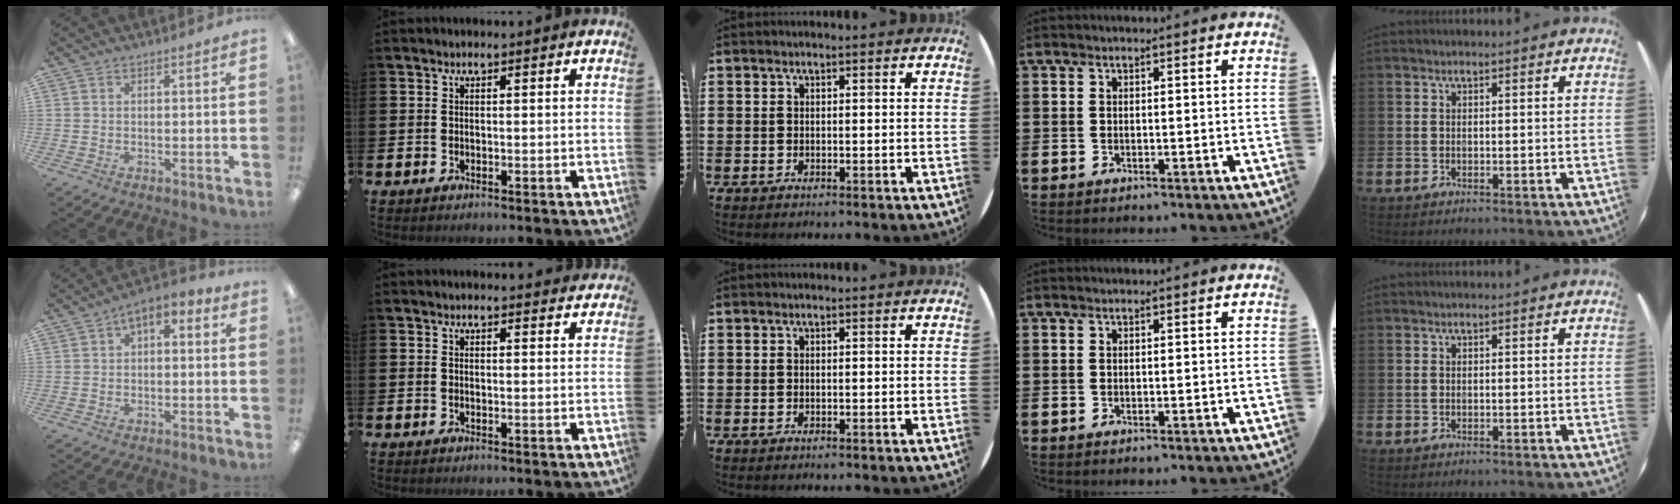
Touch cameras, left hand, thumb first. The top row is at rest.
{"thumb": {"total": 3.5, "force": [0.7, 2.4, 2.5], "torque": [-0.039, 0.002, 0.009]}, "index": {"total": 1.4, "force": [1.4, 0.3, 0.0], "torque": [0.010, -0.006, 0.023]}}